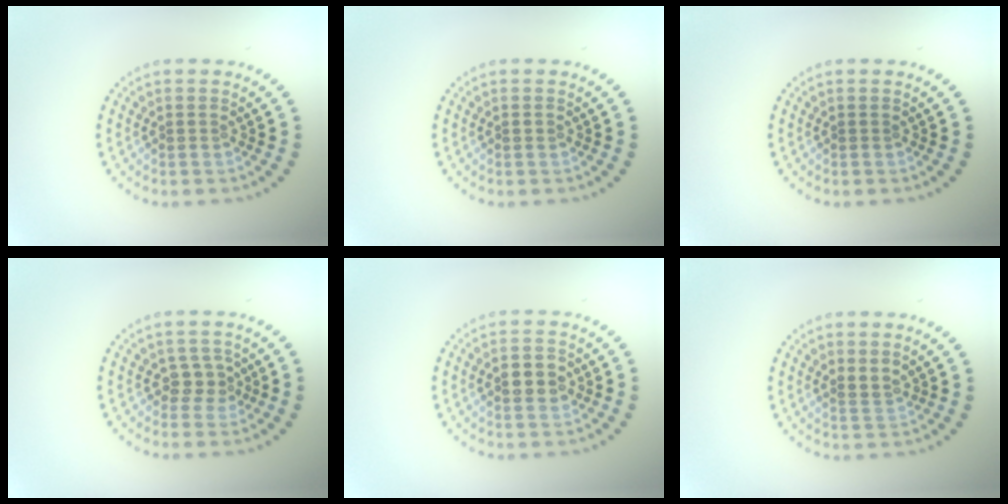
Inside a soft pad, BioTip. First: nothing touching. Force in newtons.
{"total": 0.5, "press": 0.5, "slide": 0.2}
{"total": 0.0}
{"total": 1.8, "press": 1.5, "slide": 0.9}
{"total": 2.7, "press": 2.7, "slide": 0.1}
{"total": 1.2, "press": 1.0, "slide": 0.7}